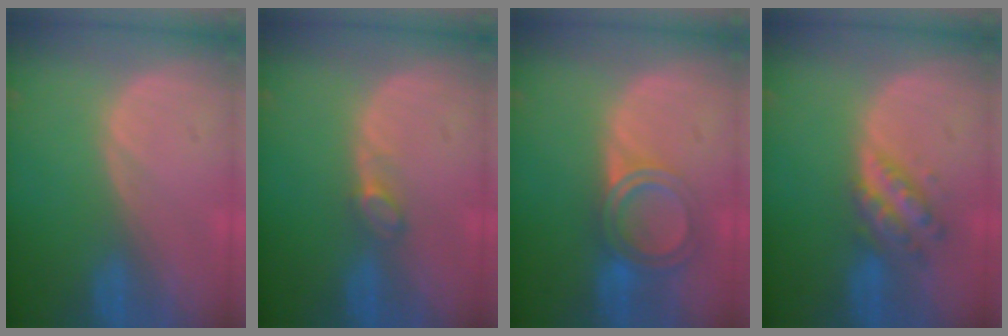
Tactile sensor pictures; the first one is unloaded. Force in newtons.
{"total": 2.0, "press": 1.9, "slide": 0.2}
{"total": 6.2, "press": 5.2, "slide": 3.3}
{"total": 5.3, "press": 5.2, "slide": 0.4}